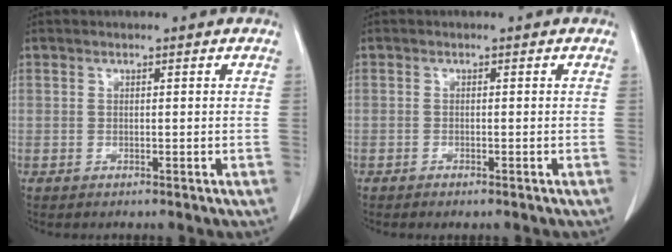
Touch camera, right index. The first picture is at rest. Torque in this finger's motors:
{"motor_torque": [0.56, -0.72, 0.03, 0.00]}